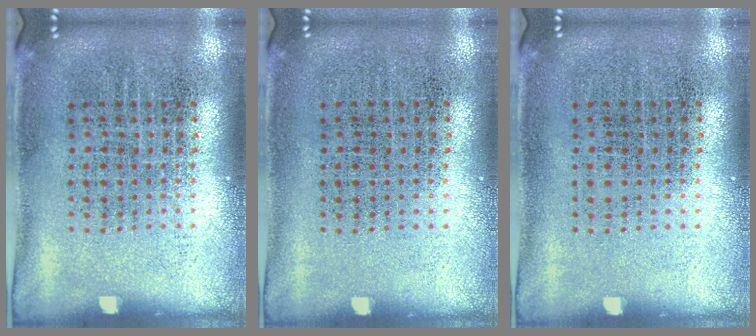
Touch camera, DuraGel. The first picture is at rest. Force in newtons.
{"total": 0.0}
{"total": 0.0}